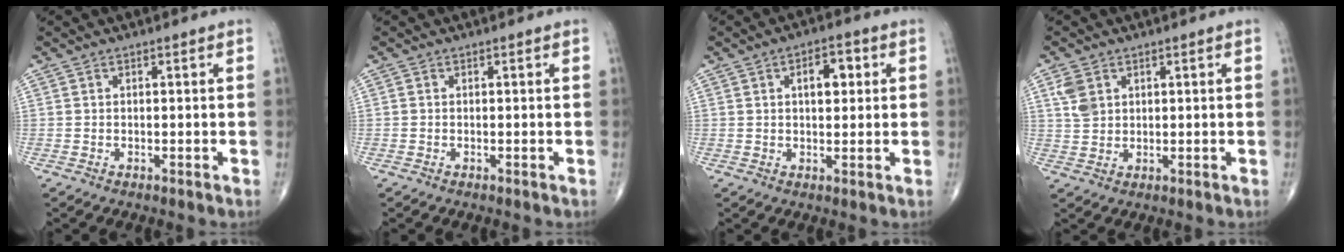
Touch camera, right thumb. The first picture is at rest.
{"total": 0.0}
{"total": 5.9, "force": [1.6, 3.1, 4.7], "torque": [-0.053, 0.005, 0.022]}
{"total": 4.4, "force": [1.8, 3.2, 2.5], "torque": [-0.043, -0.002, 0.042]}